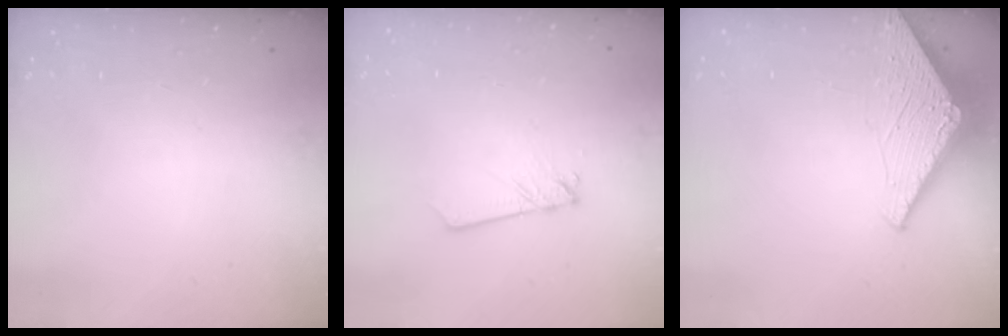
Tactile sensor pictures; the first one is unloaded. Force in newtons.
{"total": 2.7, "press": 2.7, "slide": 0.2}
{"total": 2.9, "press": 2.9, "slide": 0.2}